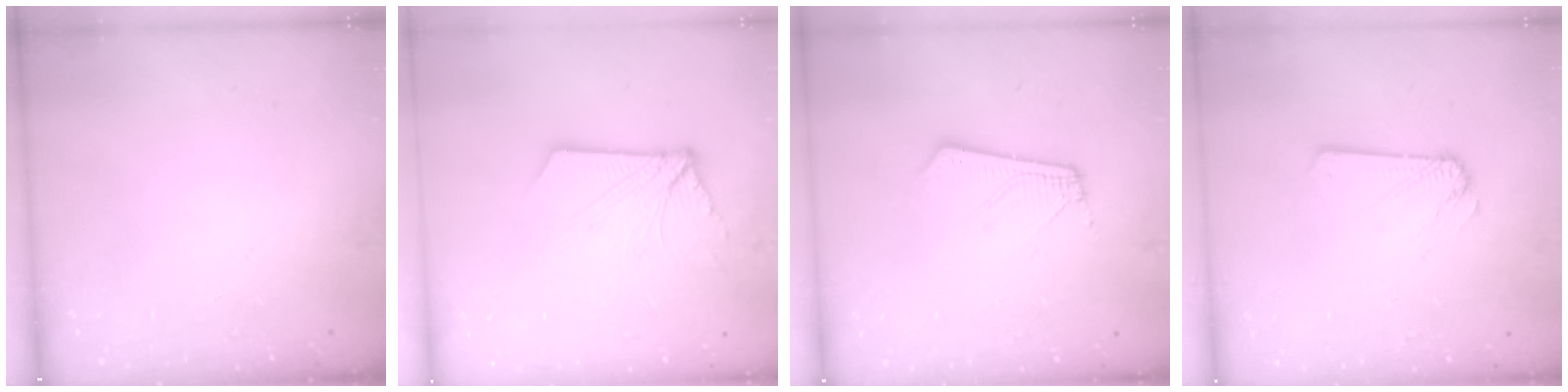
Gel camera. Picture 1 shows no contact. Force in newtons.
{"total": 9.8, "press": 9.7, "slide": 0.9}
{"total": 5.5, "press": 5.5, "slide": 0.4}
{"total": 1.2, "press": 1.2, "slide": 0.1}